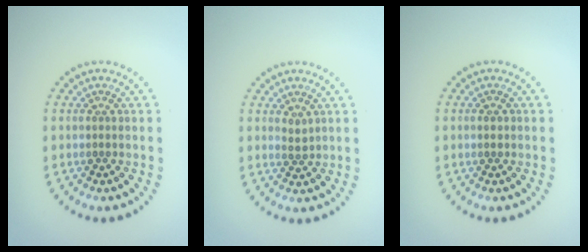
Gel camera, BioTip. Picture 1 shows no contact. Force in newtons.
{"total": 0.9, "press": 0.9, "slide": 0.3}
{"total": 1.0, "press": 1.0, "slide": 0.1}